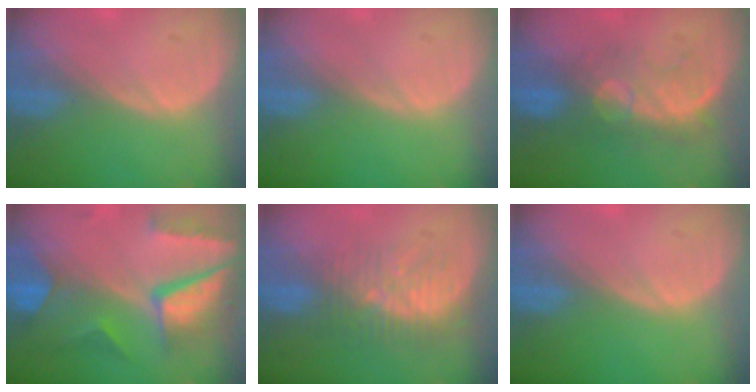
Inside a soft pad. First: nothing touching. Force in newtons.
{"total": 0.0}
{"total": 7.5, "press": 7.2, "slide": 2.1}
{"total": 10.4, "press": 8.8, "slide": 5.5}
{"total": 7.7, "press": 7.2, "slide": 2.6}
{"total": 0.0}